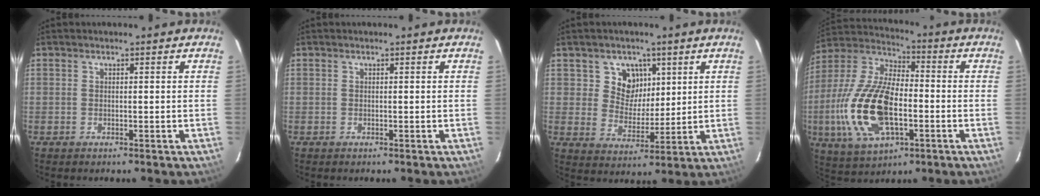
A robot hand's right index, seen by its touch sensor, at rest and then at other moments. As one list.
[{"total": 0.0}, {"total": 7.4, "force": [3.1, 6.4, 2.0], "torque": [-0.032, -0.001, 0.059]}, {"total": 20.1, "force": [-4.6, 9.5, 17.1], "torque": [-0.373, -0.008, -0.083]}]